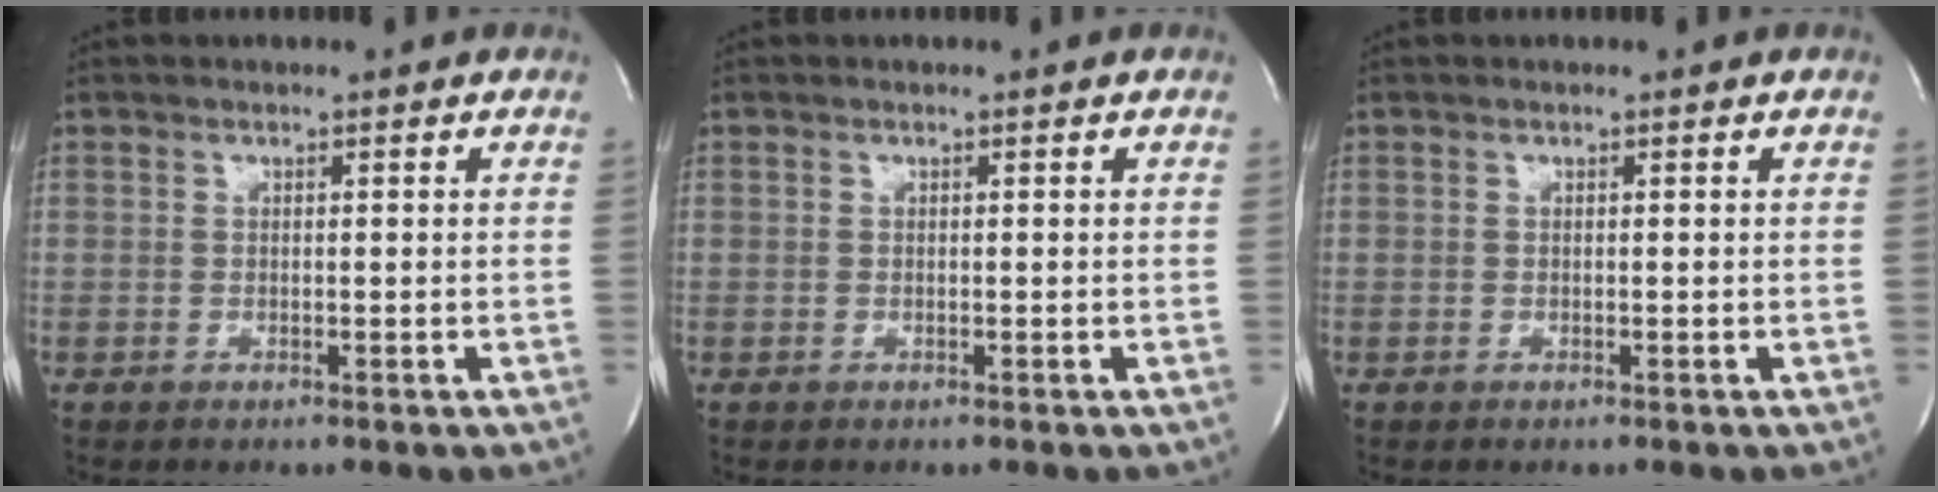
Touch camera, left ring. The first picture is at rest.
{"total": 0.0}
{"total": 0.0}